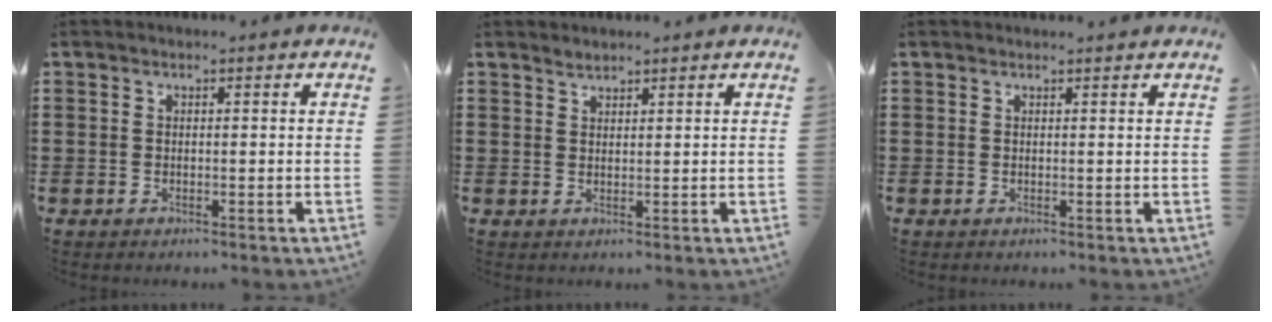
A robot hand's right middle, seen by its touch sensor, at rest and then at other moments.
{"total": 1.4, "force": [1.4, 0.2, -0.1], "torque": [-0.002, 0.000, 0.028]}
{"total": 0.7, "force": [0.6, -0.2, 0.1], "torque": [-0.002, -0.001, 0.012]}